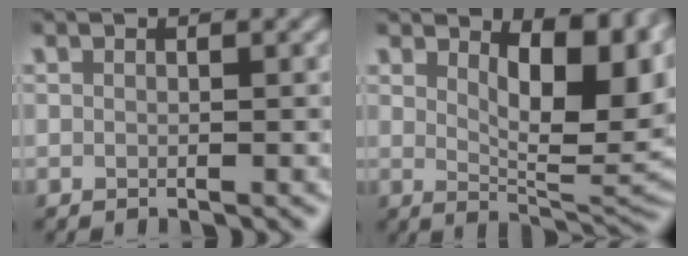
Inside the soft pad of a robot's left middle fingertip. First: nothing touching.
{"total": 8.9, "force": [3.2, 3.7, 7.5], "torque": [-0.109, -0.005, 0.053]}